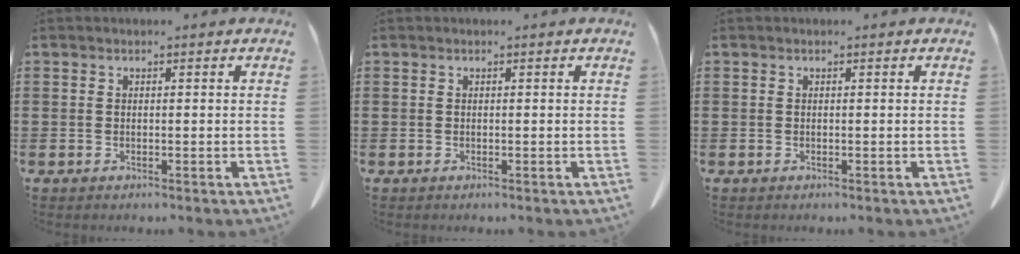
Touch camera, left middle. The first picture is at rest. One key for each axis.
{"total": 0.0}
{"total": 0.0}